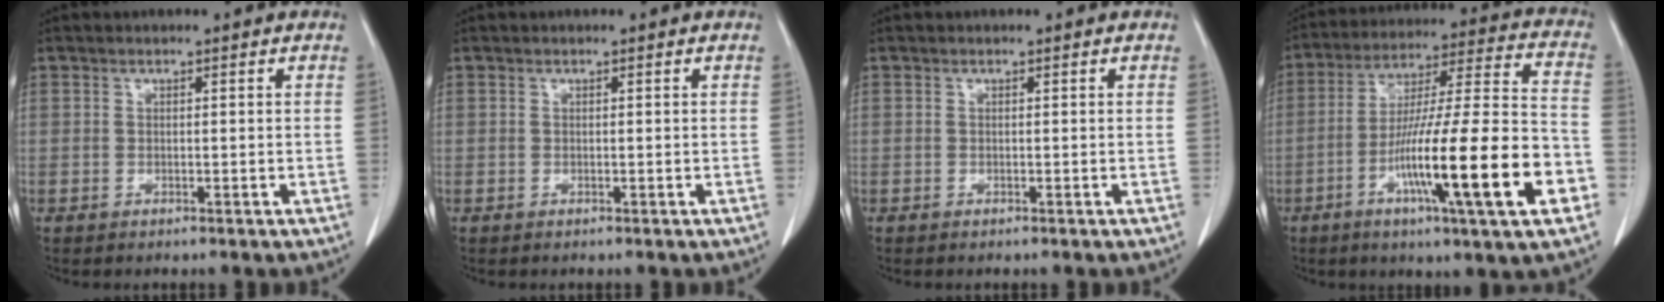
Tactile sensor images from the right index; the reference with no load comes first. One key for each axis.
{"total": 0.0}
{"total": 0.0}
{"total": 22.4, "fx": -8.0, "fy": 0.8, "fz": 20.9, "tx": -0.322, "ty": -0.016, "tz": -0.133}